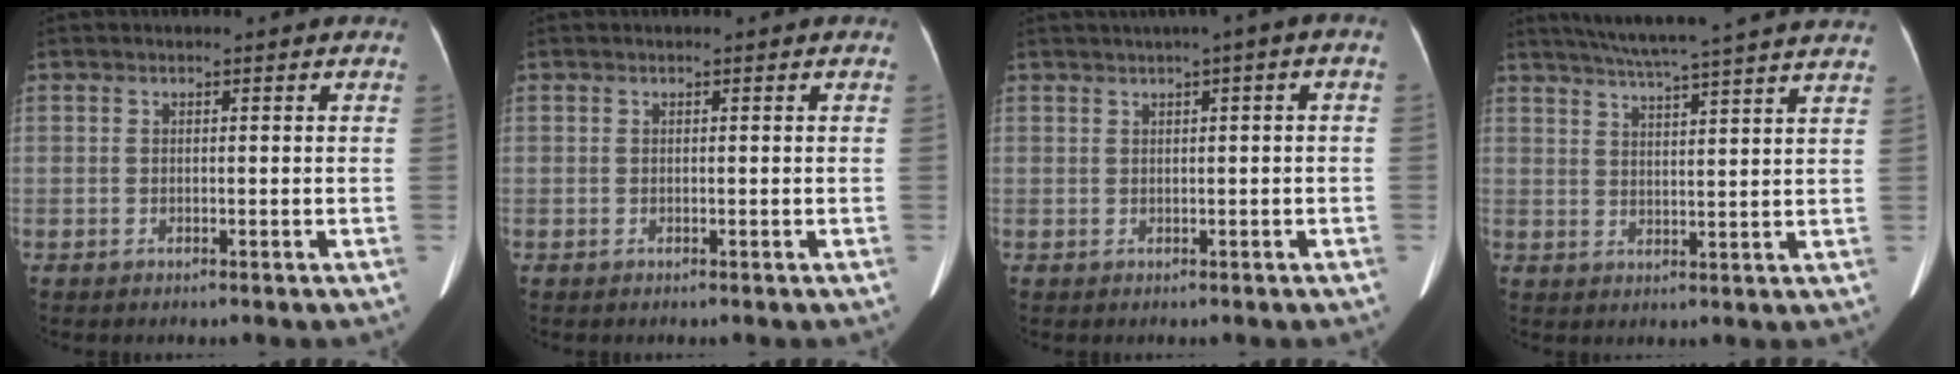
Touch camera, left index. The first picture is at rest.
{"total": 0.0}
{"total": 3.5, "force": [1.1, 0.1, 3.3], "torque": [-0.049, 0.018, 0.015]}
{"total": 18.9, "force": [16.7, -0.7, 8.9], "torque": [-0.148, 0.004, 0.217]}